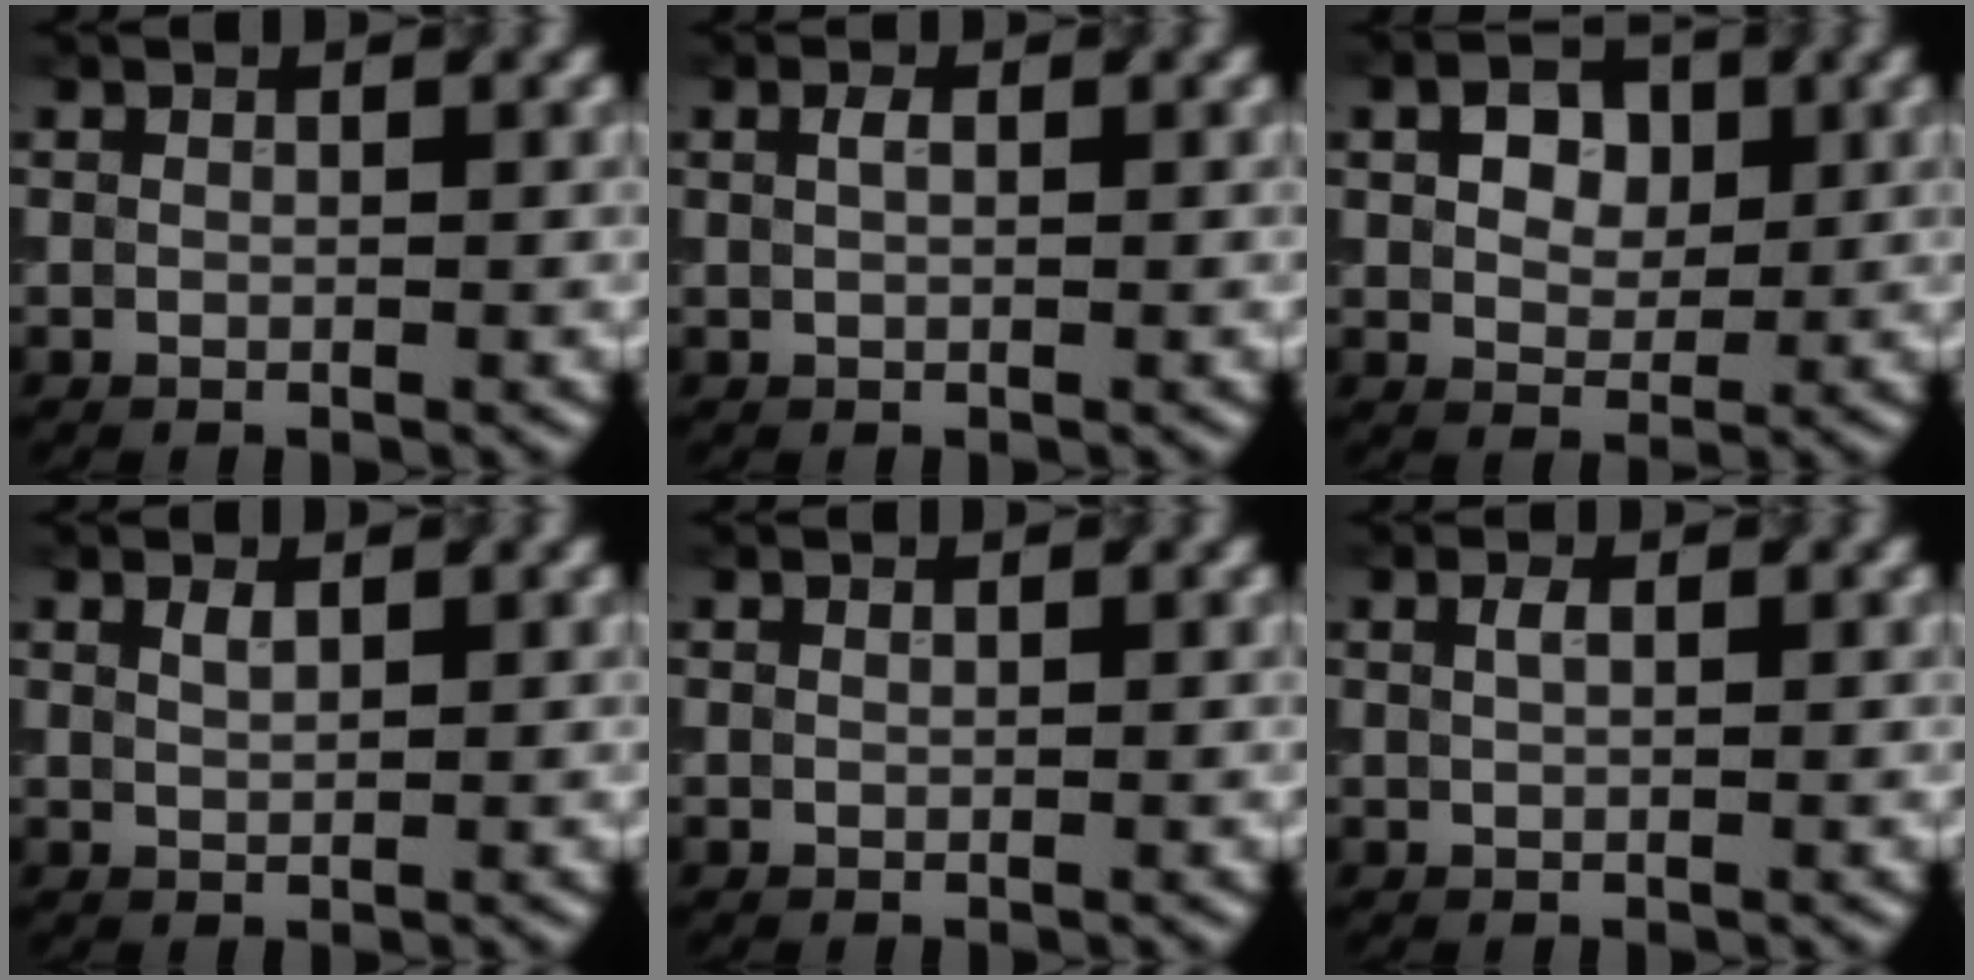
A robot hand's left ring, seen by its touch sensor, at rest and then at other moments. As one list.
[{"total": 0.9, "force": [0.3, 0.4, 0.7], "torque": [-0.016, 0.003, 0.005]}, {"total": 3.6, "force": [1.1, 2.6, 2.3], "torque": [-0.042, 0.004, 0.013]}, {"total": 0.9, "force": [0.7, 0.3, 0.6], "torque": [-0.012, 0.000, 0.014]}, {"total": 0.0}, {"total": 0.9, "force": [0.4, 0.3, 0.7], "torque": [-0.016, 0.003, 0.007]}]